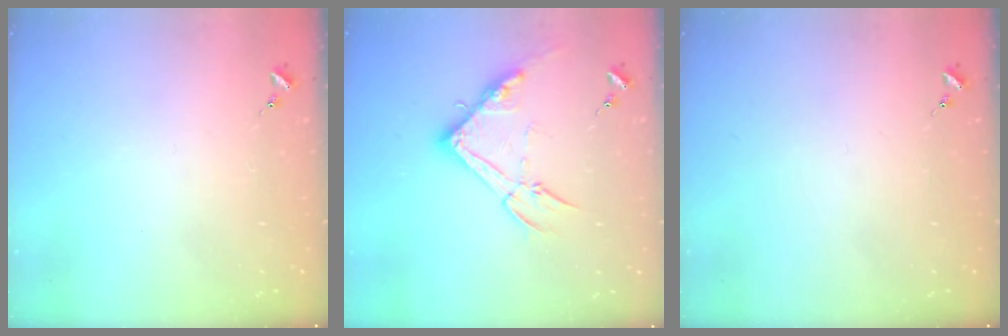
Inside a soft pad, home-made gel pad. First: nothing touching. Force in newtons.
{"total": 15.2, "press": 15.2, "slide": 0.6}
{"total": 0.0}